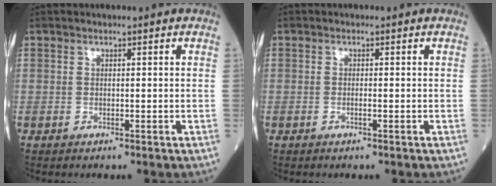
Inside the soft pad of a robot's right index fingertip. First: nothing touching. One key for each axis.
{"total": 0.7, "fx": -0.3, "fy": -0.1, "fz": 0.6, "tx": -0.013, "ty": 0.000, "tz": -0.006}